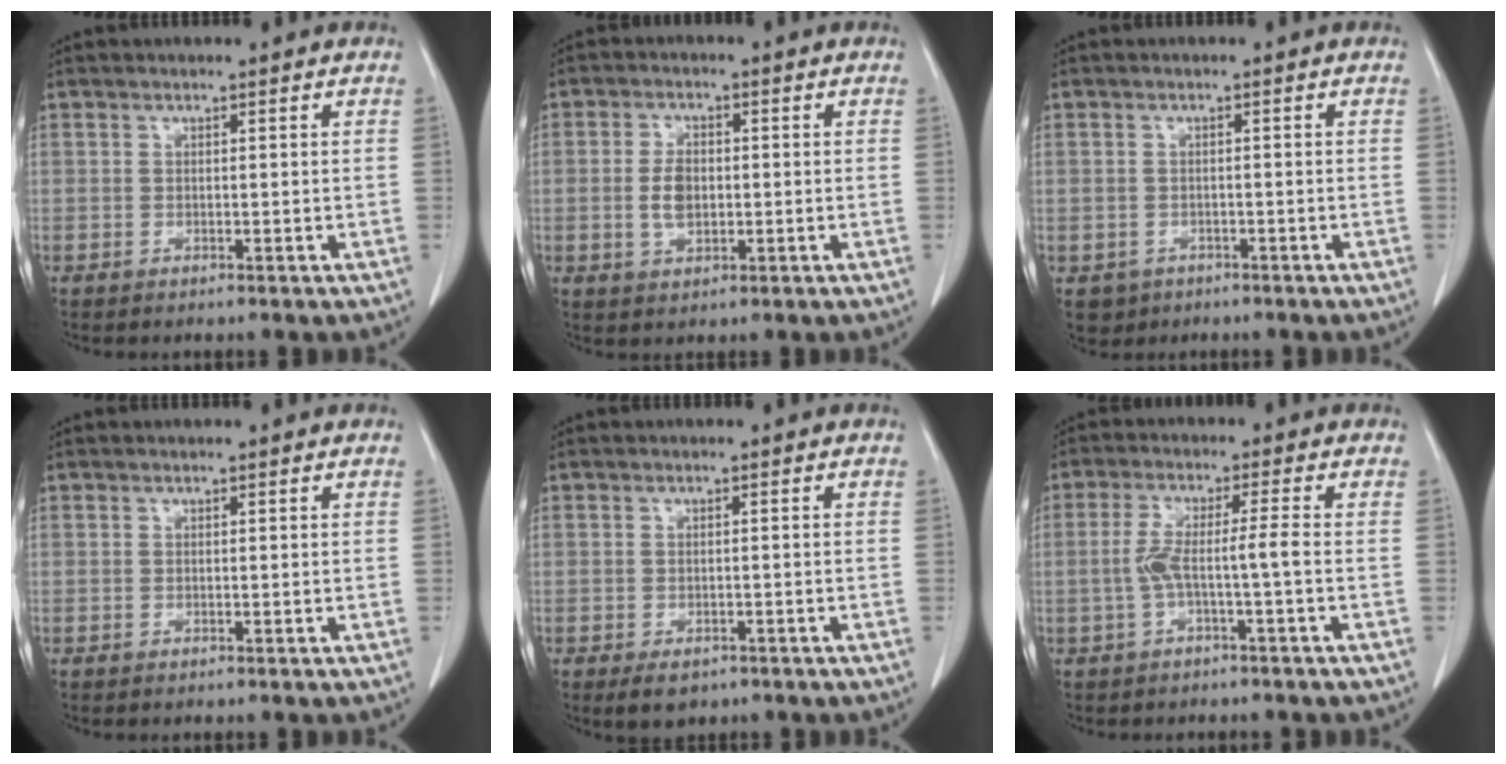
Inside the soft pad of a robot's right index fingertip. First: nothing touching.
{"total": 4.5, "force": [-0.4, 2.5, 3.7], "torque": [-0.077, 0.003, -0.005]}
{"total": 3.1, "force": [-1.6, 2.7, 0.3], "torque": [-0.002, 0.006, -0.020]}
{"total": 0.0}
{"total": 3.3, "force": [-2.1, 1.9, 1.6], "torque": [-0.020, -0.002, -0.022]}
{"total": 4.8, "force": [-1.2, -0.3, 4.6], "torque": [-0.095, 0.014, -0.020]}